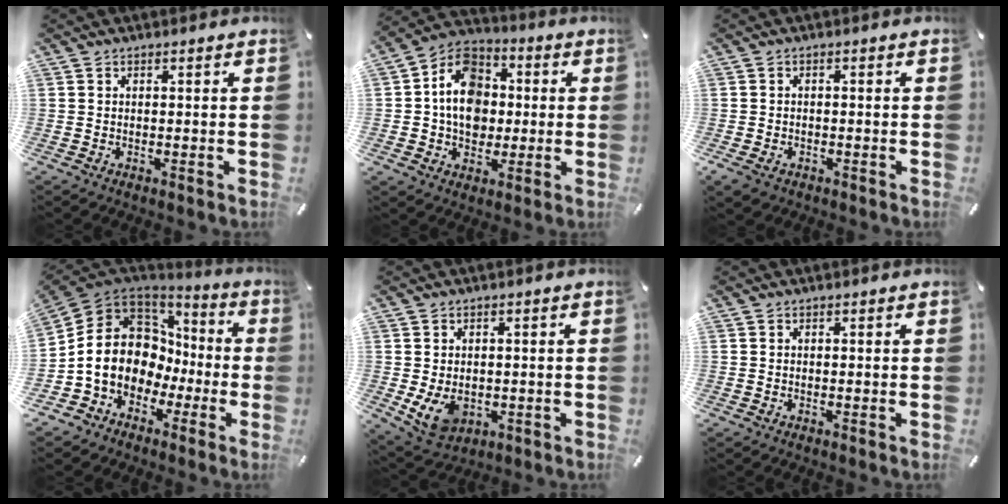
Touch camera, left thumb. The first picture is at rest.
{"total": 12.6, "force": [-0.5, 10.5, 6.9], "torque": [-0.125, 0.015, -0.013]}
{"total": 2.5, "force": [-1.3, 1.8, 1.2], "torque": [-0.029, 0.003, -0.027]}
{"total": 14.3, "force": [-1.1, 12.5, 6.8], "torque": [-0.151, -0.006, -0.018]}
{"total": 7.0, "force": [-0.8, 5.6, 4.2], "torque": [-0.075, -0.001, -0.013]}
{"total": 0.0}